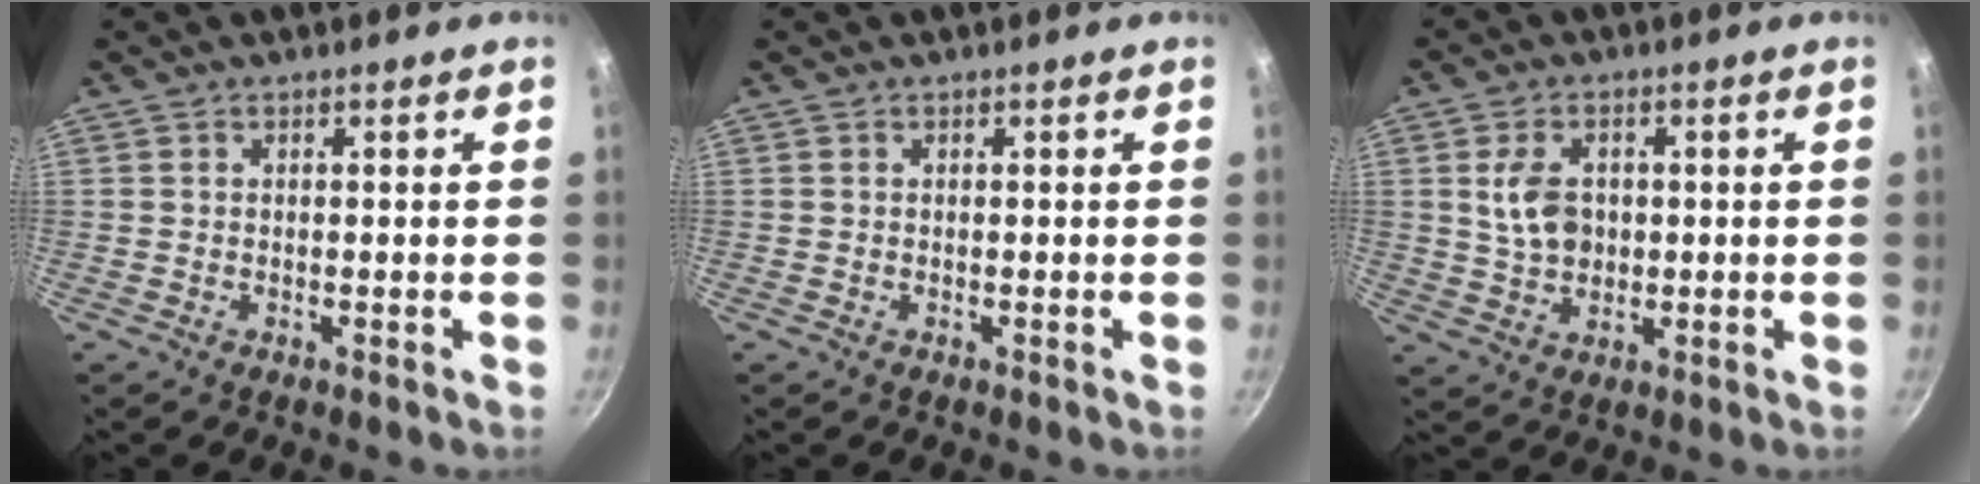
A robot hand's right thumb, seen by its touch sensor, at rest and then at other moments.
{"total": 0.0}
{"total": 7.3, "force": [1.1, 5.3, 5.0], "torque": [-0.079, -0.002, 0.021]}